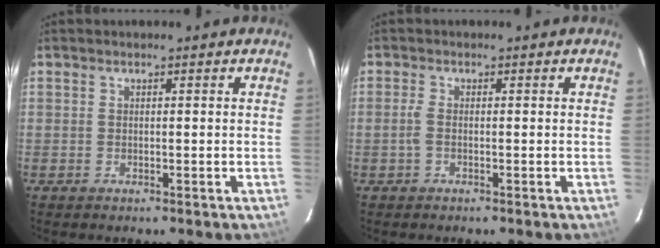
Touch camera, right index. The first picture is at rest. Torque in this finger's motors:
{"motor_torque": [0.09, 0.01, 0.17, 0.05]}